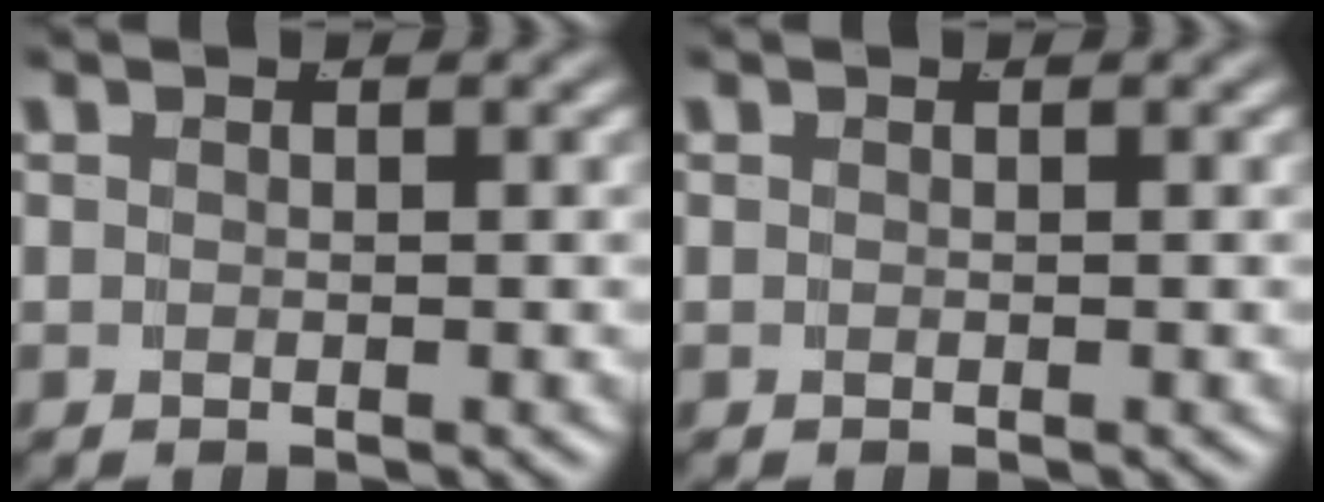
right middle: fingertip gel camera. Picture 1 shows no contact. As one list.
[{"total": 0.0}]